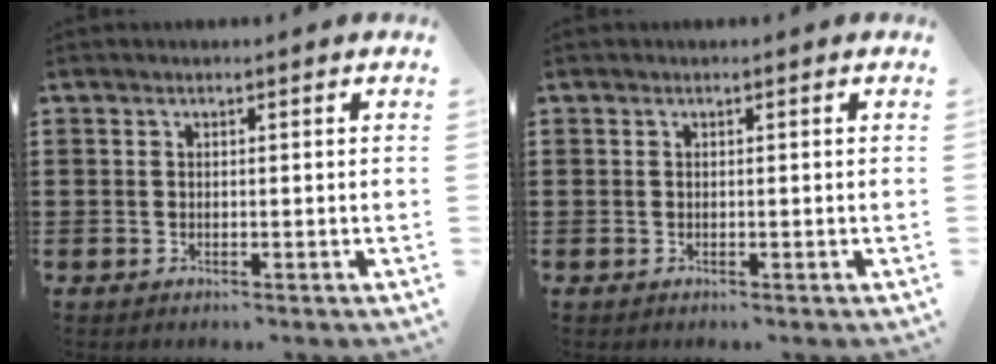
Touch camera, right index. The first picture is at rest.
{"total": 0.0}